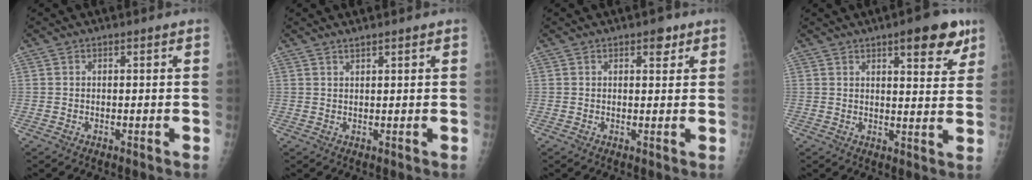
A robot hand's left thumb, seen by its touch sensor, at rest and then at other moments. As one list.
[{"total": 1.2, "force": [1.1, 0.0, 0.5], "torque": [-0.004, -0.006, 0.021]}, {"total": 2.4, "force": [1.4, 1.2, 1.4], "torque": [-0.006, -0.005, 0.018]}, {"total": 9.3, "force": [5.6, 2.9, 6.9], "torque": [-0.064, -0.025, 0.070]}]